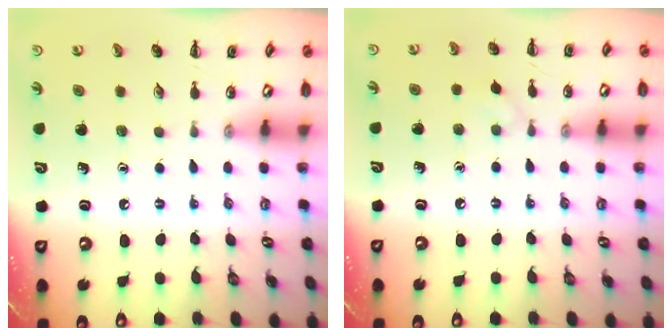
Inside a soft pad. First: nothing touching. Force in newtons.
{"total": 3.0, "press": 2.8, "slide": 1.2}